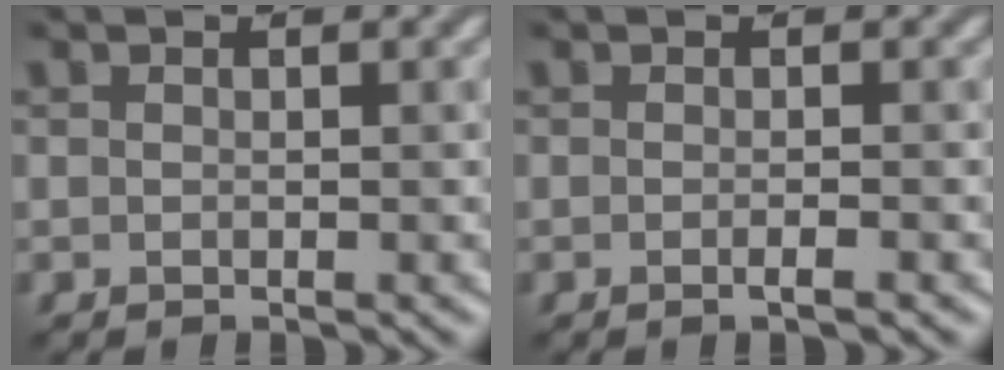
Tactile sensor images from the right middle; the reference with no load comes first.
{"total": 1.1, "force": [-0.4, 0.2, 1.0], "torque": [-0.011, -0.002, -0.010]}